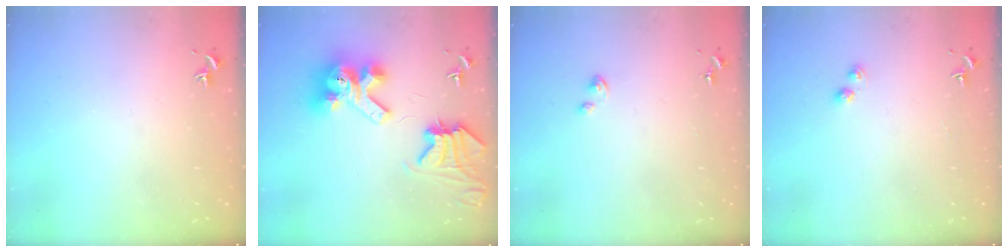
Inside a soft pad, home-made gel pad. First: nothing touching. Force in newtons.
{"total": 13.7, "press": 13.6, "slide": 1.6}
{"total": 2.0, "press": 2.0, "slide": 0.4}
{"total": 2.3, "press": 2.2, "slide": 0.3}